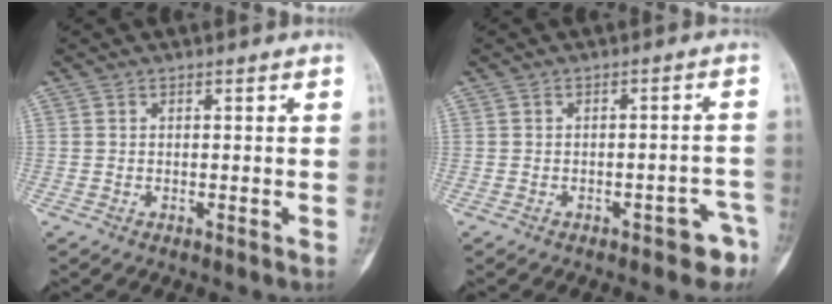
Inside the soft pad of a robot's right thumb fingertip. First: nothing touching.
{"total": 5.3, "force": [-3.2, 2.4, 3.4], "torque": [-0.019, 0.034, -0.034]}